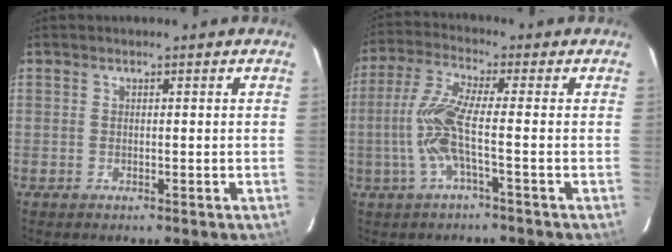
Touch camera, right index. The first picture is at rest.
{"total": 7.5, "force": [-1.5, 0.2, 7.3], "torque": [-0.164, 0.008, -0.036]}